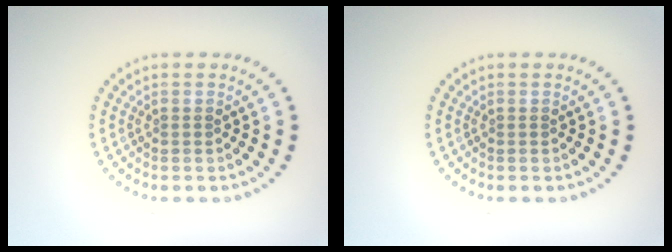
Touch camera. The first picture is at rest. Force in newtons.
{"total": 0.0}